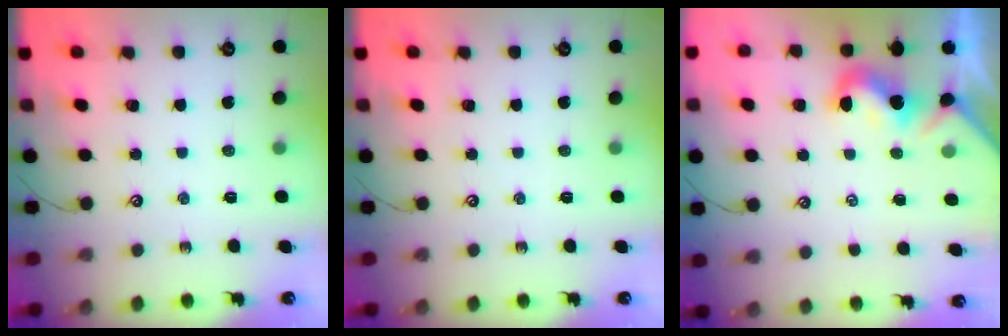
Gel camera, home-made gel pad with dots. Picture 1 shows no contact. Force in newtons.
{"total": 0.0}
{"total": 0.0}